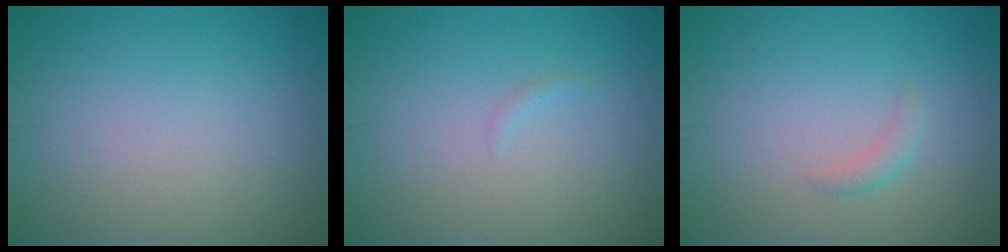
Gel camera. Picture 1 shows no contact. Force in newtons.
{"total": 0.5, "press": 0.5, "slide": 0.1}
{"total": 1.0, "press": 1.0, "slide": 0.0}